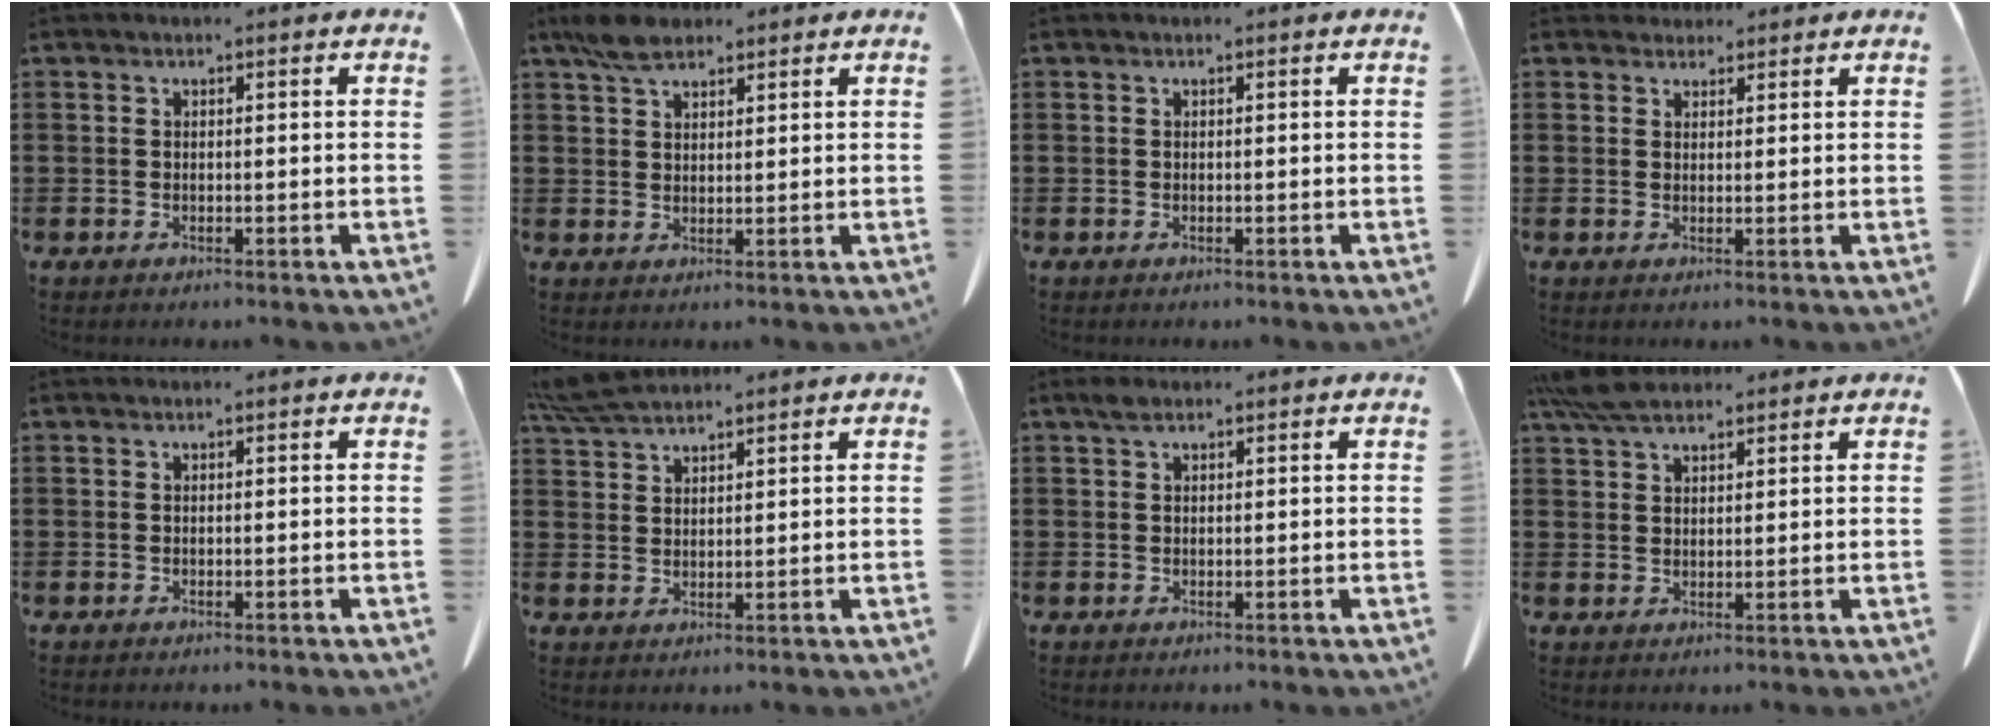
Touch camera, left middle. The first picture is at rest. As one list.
[{"total": 4.5, "force": [3.3, 1.9, 2.3], "torque": [-0.054, 0.007, 0.063]}, {"total": 0.0}, {"total": 2.1, "force": [1.9, 0.8, 0.1], "torque": [0.000, -0.002, 0.037]}, {"total": 0.0}, {"total": 5.5, "force": [4.8, 0.8, 2.4], "torque": [-0.062, -0.009, 0.093]}, {"total": 1.4, "force": [0.9, 0.6, 0.8], "torque": [-0.021, 0.002, 0.018]}, {"total": 6.0, "force": [4.9, 1.6, 3.1], "torque": [-0.074, -0.005, 0.094]}]